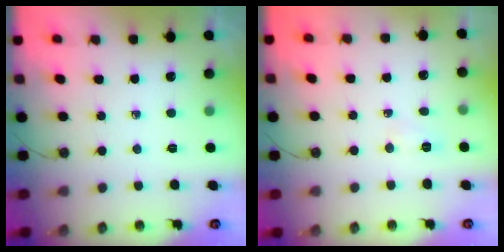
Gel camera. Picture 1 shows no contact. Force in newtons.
{"total": 16.7, "press": 4.8, "slide": 16.0}